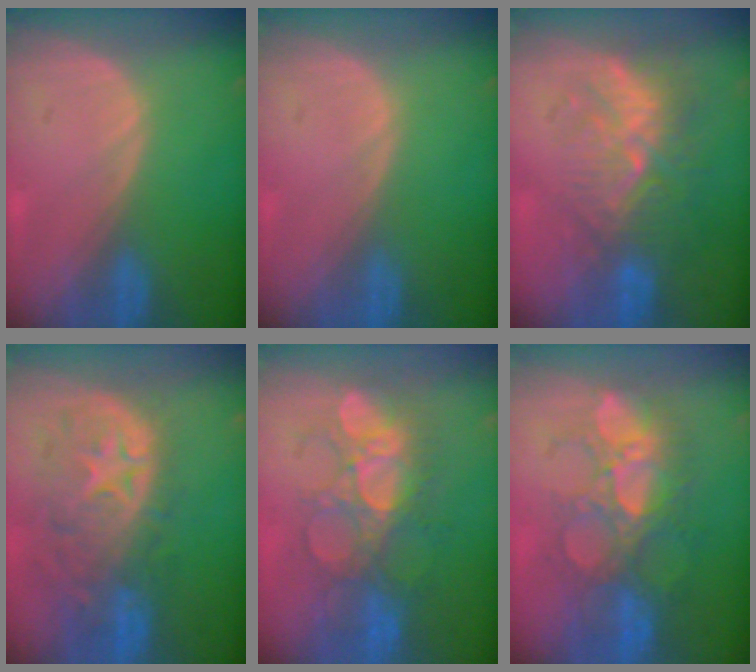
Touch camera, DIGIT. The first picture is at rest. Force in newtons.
{"total": 0.0}
{"total": 9.3, "press": 8.6, "slide": 3.5}
{"total": 11.0, "press": 9.8, "slide": 5.1}
{"total": 8.7, "press": 8.5, "slide": 1.6}
{"total": 9.7, "press": 9.3, "slide": 2.6}